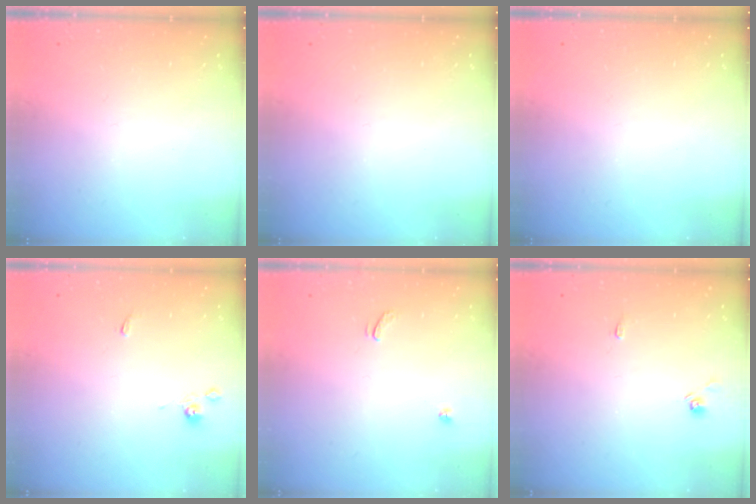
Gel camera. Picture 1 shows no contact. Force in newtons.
{"total": 0.0}
{"total": 0.0}
{"total": 0.7, "press": 0.5, "slide": 0.5}
{"total": 0.5, "press": 0.4, "slide": 0.3}
{"total": 2.8, "press": 2.7, "slide": 0.4}